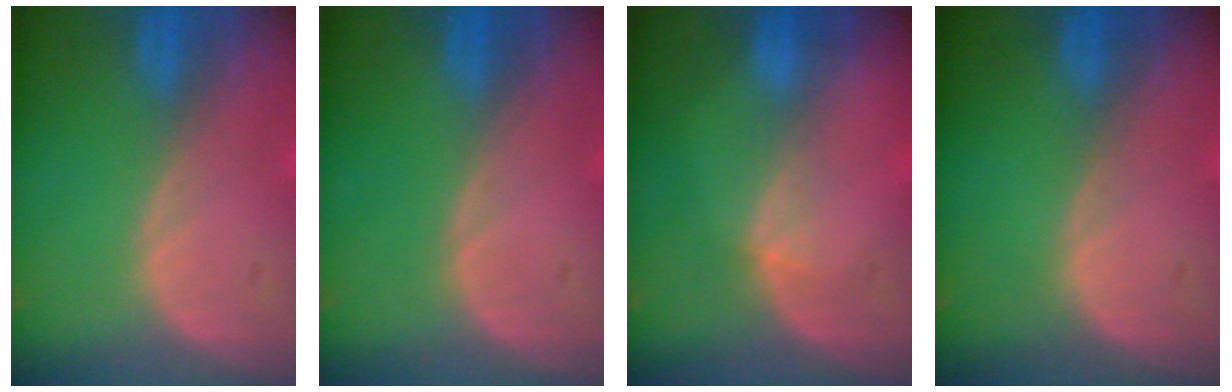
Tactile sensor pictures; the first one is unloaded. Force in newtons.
{"total": 0.0}
{"total": 2.1, "press": 1.7, "slide": 1.2}
{"total": 0.0}